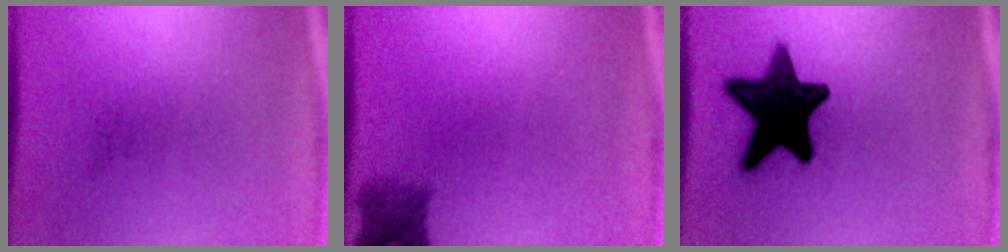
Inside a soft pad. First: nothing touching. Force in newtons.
{"total": 3.1}
{"total": 15.6}